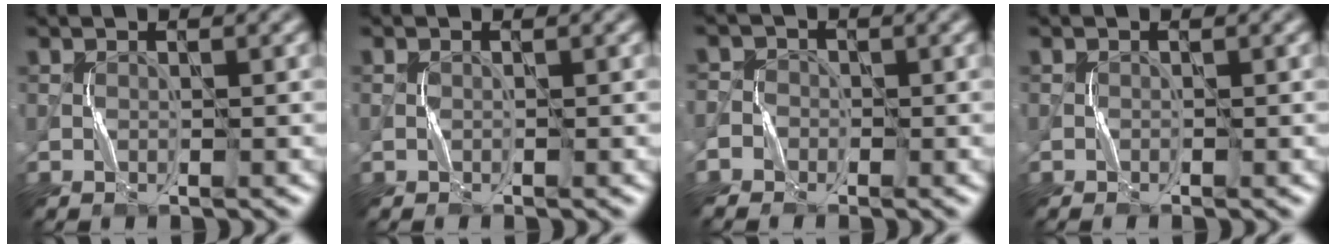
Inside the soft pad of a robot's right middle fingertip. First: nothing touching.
{"total": 0.5, "force": [0.0, 0.2, 0.5], "torque": [-0.013, 0.000, -0.002]}
{"total": 2.4, "force": [-1.4, 2.0, 0.3], "torque": [0.005, 0.001, -0.037]}
{"total": 0.0}